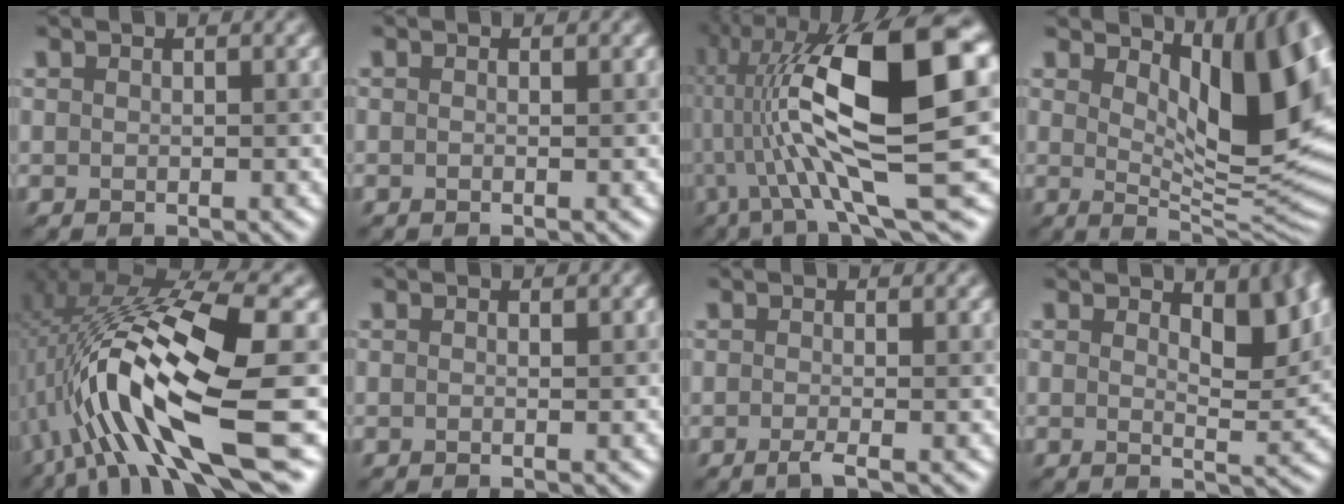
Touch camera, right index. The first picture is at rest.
{"total": 0.6, "force": [0.1, 0.3, 0.5], "torque": [-0.005, -0.011, -0.008]}
{"total": 16.5, "force": [1.8, 4.0, 15.9], "torque": [-0.278, 0.011, 0.033]}
{"total": 10.9, "force": [3.8, 3.2, 9.7], "torque": [-0.140, -0.010, 0.069]}
{"total": 14.0, "force": [-2.2, 3.4, 13.4], "torque": [-0.245, 0.009, -0.033]}
{"total": 0.9, "force": [0.1, 0.4, 0.8], "torque": [-0.003, -0.010, -0.007]}
{"total": 1.5, "force": [-0.7, 0.3, 1.3], "torque": [-0.019, -0.006, -0.019]}
{"total": 4.3, "force": [1.8, 1.2, 3.7], "torque": [-0.048, -0.005, 0.025]}